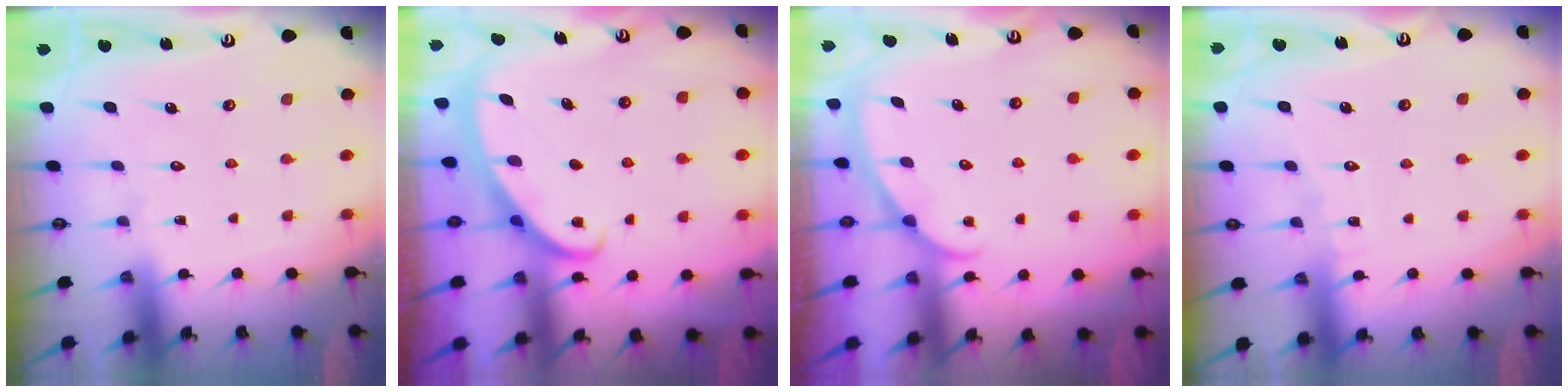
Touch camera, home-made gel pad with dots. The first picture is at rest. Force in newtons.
{"total": 2.7, "press": 2.7, "slide": 0.3}
{"total": 1.4, "press": 1.4, "slide": 0.2}
{"total": 4.7, "press": 4.7, "slide": 0.5}